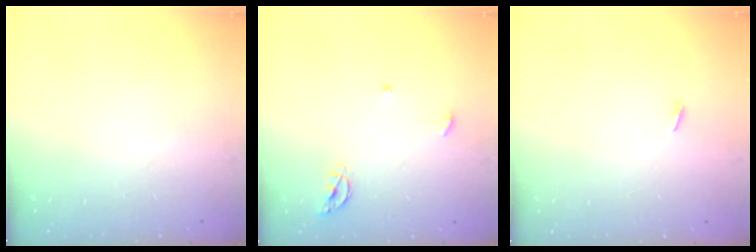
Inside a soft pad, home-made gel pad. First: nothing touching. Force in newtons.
{"total": 5.5, "press": 5.5, "slide": 0.2}
{"total": 2.1, "press": 1.9, "slide": 0.7}